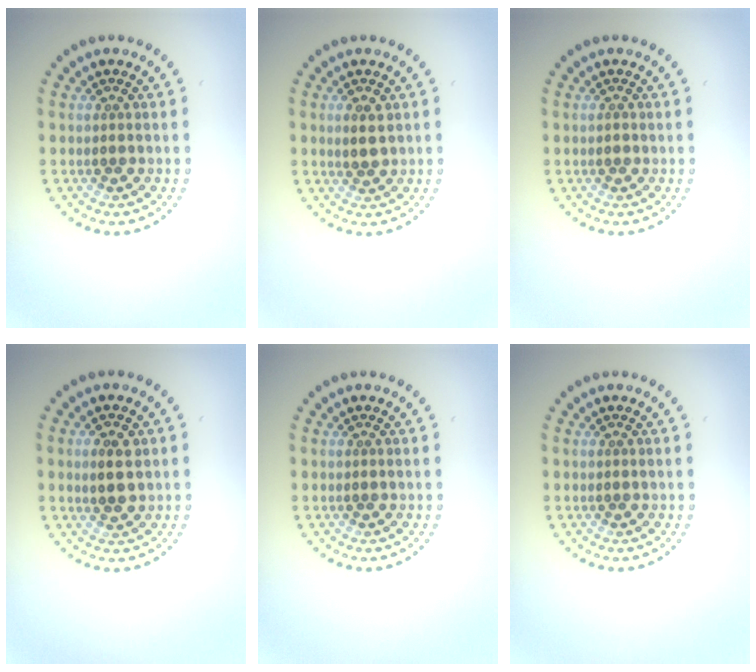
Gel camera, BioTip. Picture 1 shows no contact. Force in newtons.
{"total": 2.0, "press": 1.9, "slide": 0.6}
{"total": 0.8, "press": 0.8, "slide": 0.1}
{"total": 2.6, "press": 2.5, "slide": 0.3}
{"total": 0.0}
{"total": 0.0}